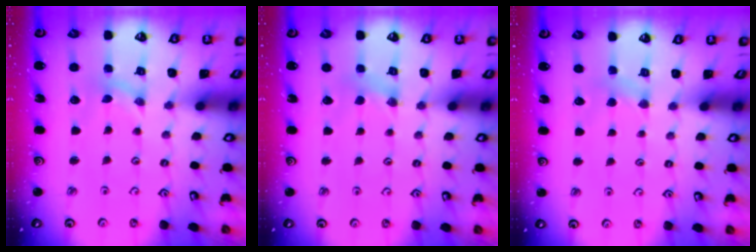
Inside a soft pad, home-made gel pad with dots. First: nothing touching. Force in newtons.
{"total": 1.7, "press": 1.6, "slide": 0.4}
{"total": 3.0, "press": 3.0, "slide": 0.4}